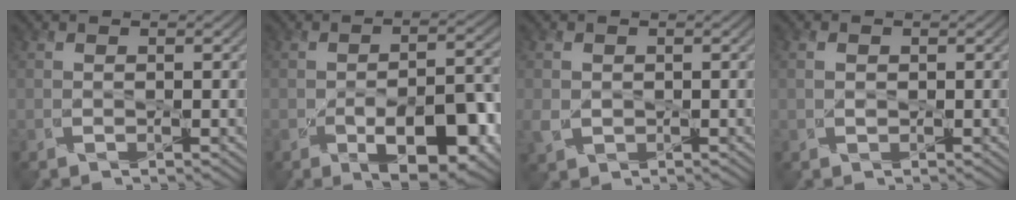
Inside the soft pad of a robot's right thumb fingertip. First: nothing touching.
{"total": 9.3, "force": [-4.4, 4.0, 7.2], "torque": [-0.100, -0.003, -0.062]}
{"total": 2.1, "force": [-0.2, 2.0, 0.5], "torque": [-0.019, -0.004, -0.007]}
{"total": 0.6, "force": [0.2, 0.6, -0.1], "torque": [0.005, 0.002, 0.003]}